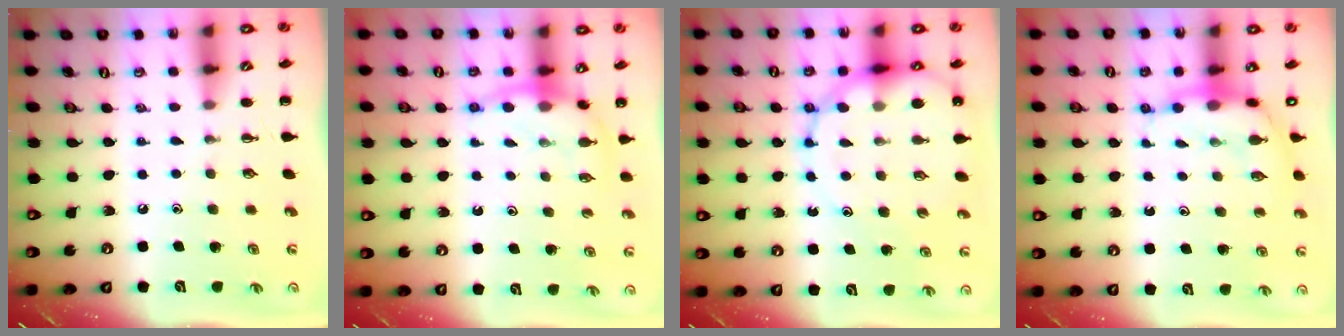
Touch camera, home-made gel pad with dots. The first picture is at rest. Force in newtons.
{"total": 8.2, "press": 8.1, "slide": 1.4}
{"total": 15.5, "press": 15.0, "slide": 3.9}
{"total": 7.9, "press": 7.8, "slide": 1.3}